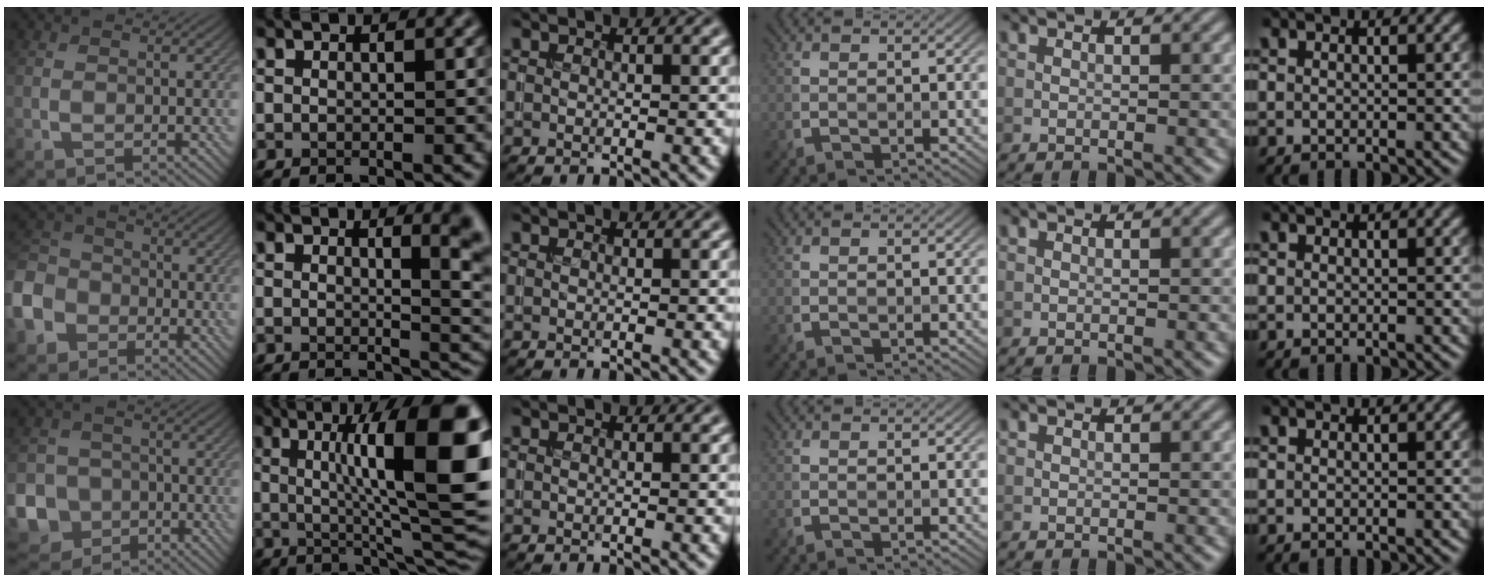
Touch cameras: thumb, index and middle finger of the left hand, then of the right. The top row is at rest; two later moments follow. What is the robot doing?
{"motion": "insert", "object": "coin"}